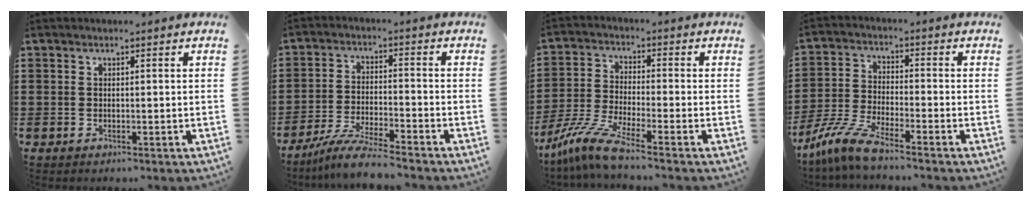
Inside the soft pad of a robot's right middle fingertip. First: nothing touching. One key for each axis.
{"total": 6.8, "fx": -6.1, "fy": -0.1, "fz": 2.9, "tx": -0.062, "ty": -0.010, "tz": -0.116}
{"total": 7.2, "fx": -5.8, "fy": 0.4, "fz": 4.3, "tx": -0.110, "ty": -0.018, "tz": -0.118}
{"total": 6.8, "fx": -5.8, "fy": 0.5, "fz": 3.7, "tx": -0.099, "ty": -0.016, "tz": -0.116}